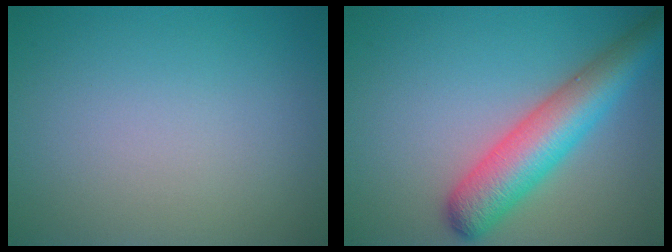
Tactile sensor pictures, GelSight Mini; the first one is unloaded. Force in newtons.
{"total": 6.9, "press": 6.9, "slide": 0.3}